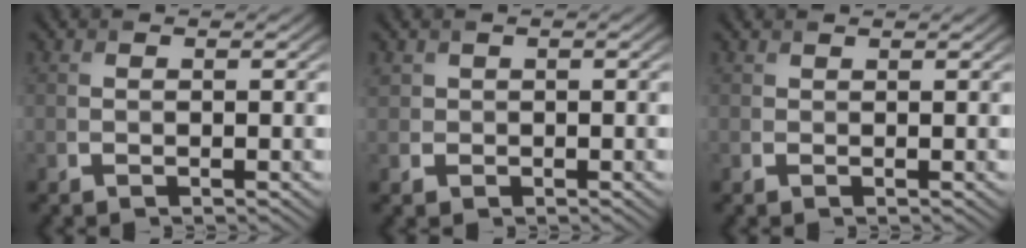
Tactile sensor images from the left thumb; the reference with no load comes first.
{"total": 1.2, "force": [0.1, 1.1, -0.4], "torque": [0.010, -0.003, -0.002]}
{"total": 0.7, "force": [0.2, -0.2, -0.6], "torque": [0.016, 0.001, 0.000]}